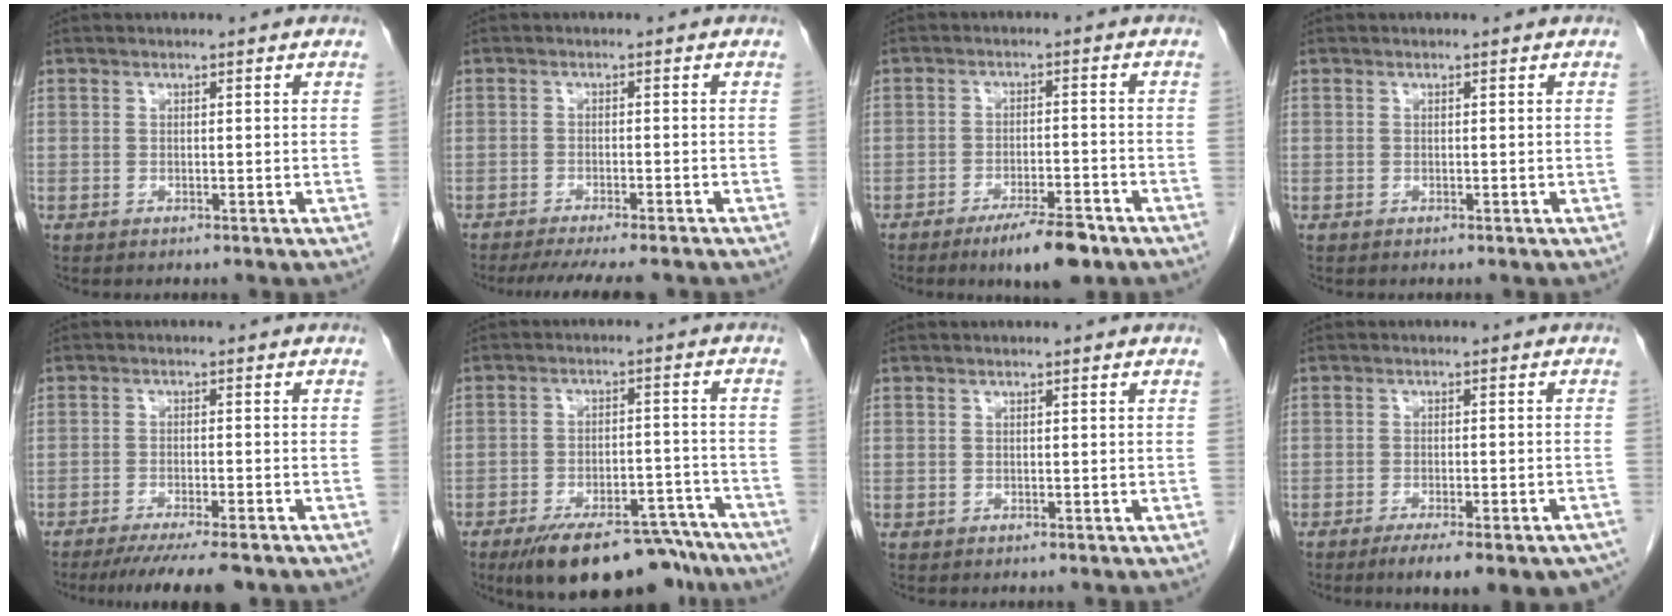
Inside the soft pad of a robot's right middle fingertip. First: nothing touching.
{"total": 10.7, "force": [-9.3, 1.1, 5.1], "torque": [-0.065, -0.015, -0.126]}
{"total": 7.2, "force": [-5.1, 1.4, 5.0], "torque": [-0.079, -0.007, -0.077]}
{"total": 0.0}
{"total": 10.2, "force": [-8.5, 0.7, 5.6], "torque": [-0.072, -0.020, -0.127]}
{"total": 17.1, "force": [-14.2, 5.2, 7.9], "torque": [-0.082, 0.014, -0.202]}
{"total": 0.0}
{"total": 14.3, "force": [-11.4, 2.8, 8.0], "torque": [-0.069, 0.002, -0.144]}